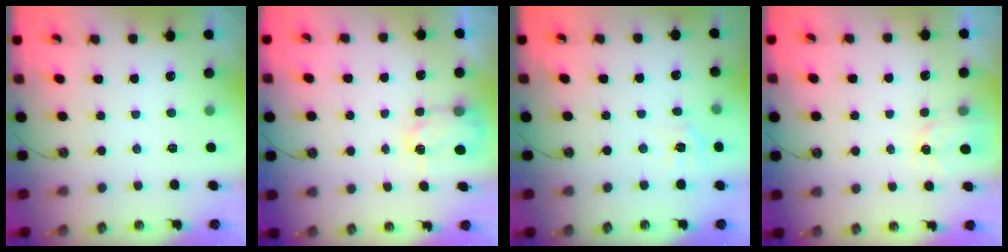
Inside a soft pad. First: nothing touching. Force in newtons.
{"total": 3.2, "press": 3.1, "slide": 0.5}
{"total": 5.5, "press": 5.4, "slide": 0.6}
{"total": 3.0, "press": 3.0, "slide": 0.3}